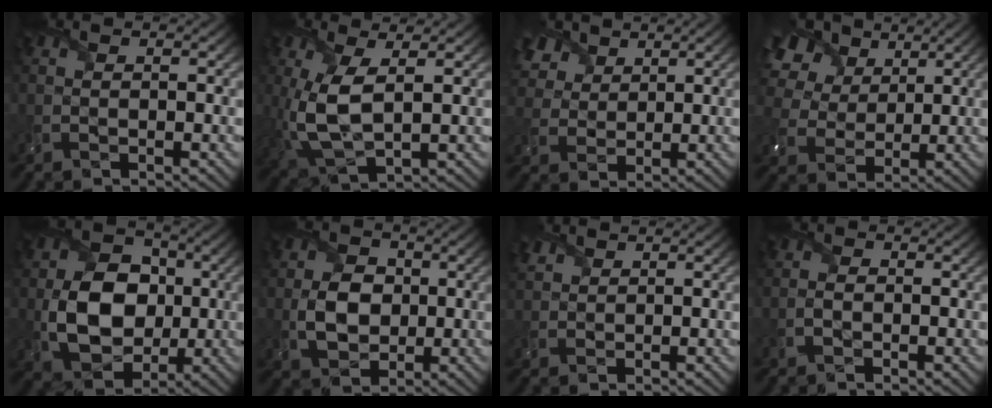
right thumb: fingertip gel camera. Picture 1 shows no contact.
{"total": 8.8, "force": [0.7, 4.0, 7.8], "torque": [-0.194, -0.006, 0.016]}
{"total": 7.2, "force": [4.2, 4.6, 3.5], "torque": [-0.120, 0.017, 0.078]}
{"total": 11.0, "force": [6.1, 7.2, 5.6], "torque": [-0.173, 0.027, 0.108]}
{"total": 11.1, "force": [-0.5, 8.4, 7.3], "torque": [-0.156, -0.006, -0.006]}
{"total": 6.1, "force": [-0.2, 4.8, 3.8], "torque": [-0.083, -0.003, -0.006]}
{"total": 1.8, "force": [1.6, 0.8, 0.5], "torque": [-0.019, 0.006, 0.039]}
{"total": 1.4, "force": [-0.5, 1.0, 1.0], "torque": [-0.023, 0.000, -0.011]}